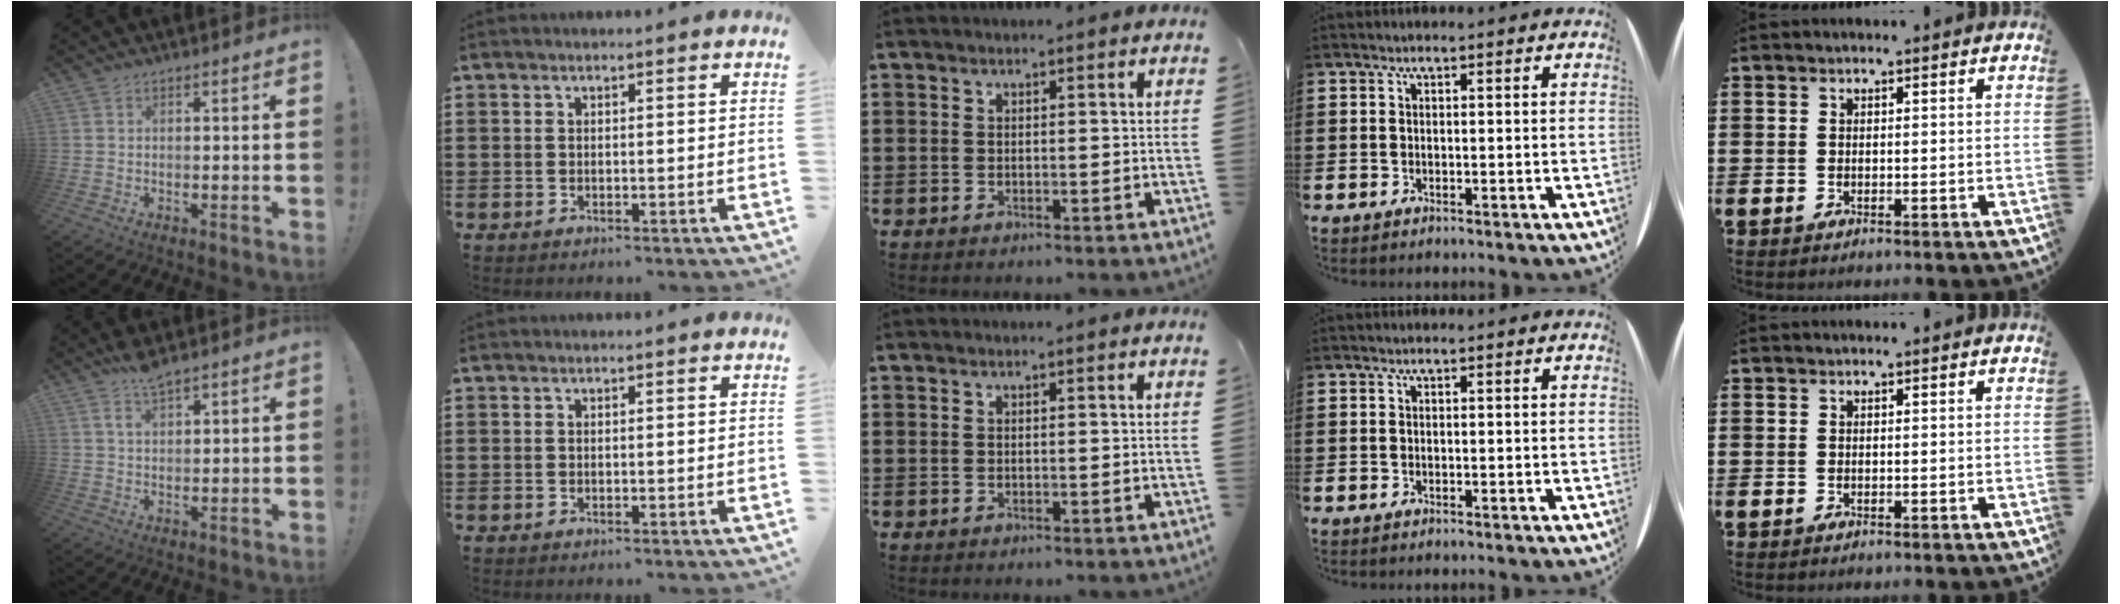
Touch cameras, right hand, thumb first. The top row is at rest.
{"thumb": {"total": 5.1, "force": [3.6, 1.6, 3.3], "torque": [-0.058, -0.018, 0.061]}}